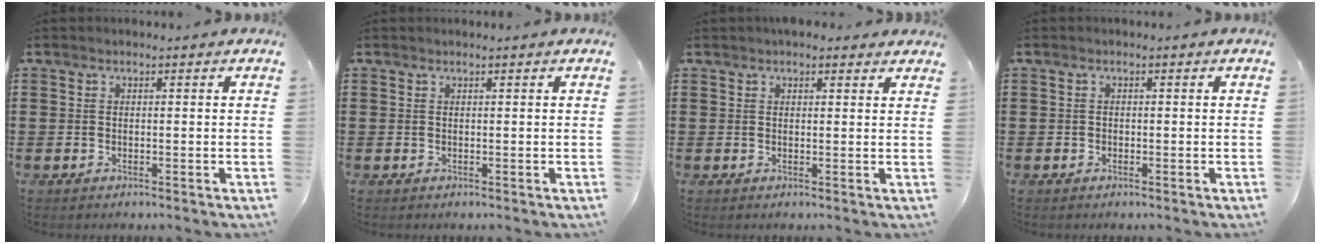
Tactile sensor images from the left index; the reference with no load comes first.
{"total": 0.5, "force": [0.4, -0.1, 0.3], "torque": [-0.005, -0.002, 0.010]}
{"total": 2.0, "force": [1.8, 0.6, 0.6], "torque": [-0.016, 0.006, 0.033]}
{"total": 0.5, "force": [-0.2, 0.5, 0.2], "torque": [-0.006, 0.001, -0.004]}